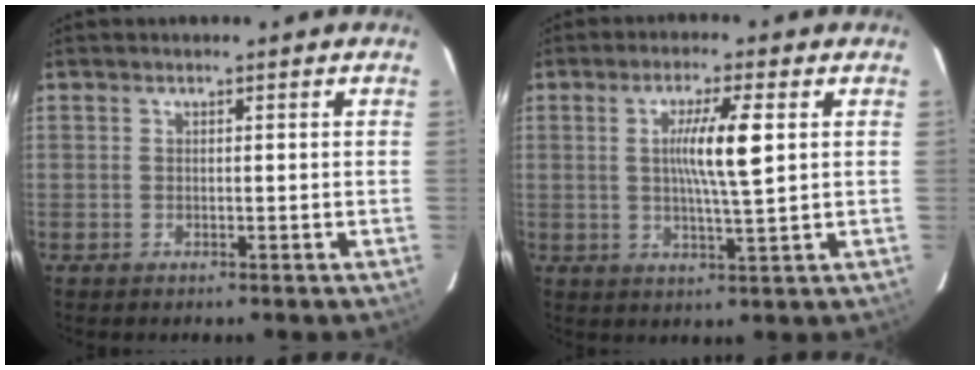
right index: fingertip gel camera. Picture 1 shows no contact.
{"total": 7.4, "force": [1.4, -0.1, 7.2], "torque": [-0.131, -0.003, 0.023]}